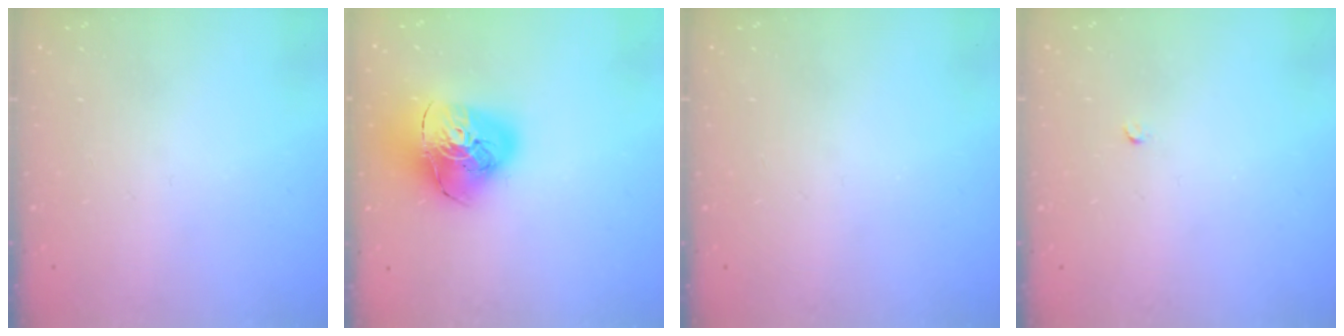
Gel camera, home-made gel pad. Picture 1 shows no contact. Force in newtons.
{"total": 18.7, "press": 18.6, "slide": 2.1}
{"total": 0.0}
{"total": 2.0, "press": 2.0, "slide": 0.3}